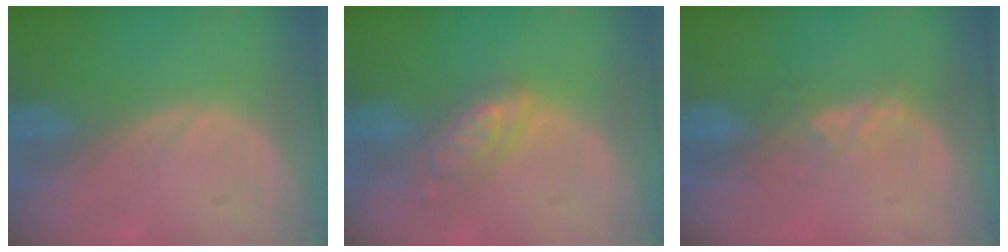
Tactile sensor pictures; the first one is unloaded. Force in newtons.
{"total": 6.1, "press": 5.3, "slide": 2.9}
{"total": 2.9, "press": 2.8, "slide": 0.7}